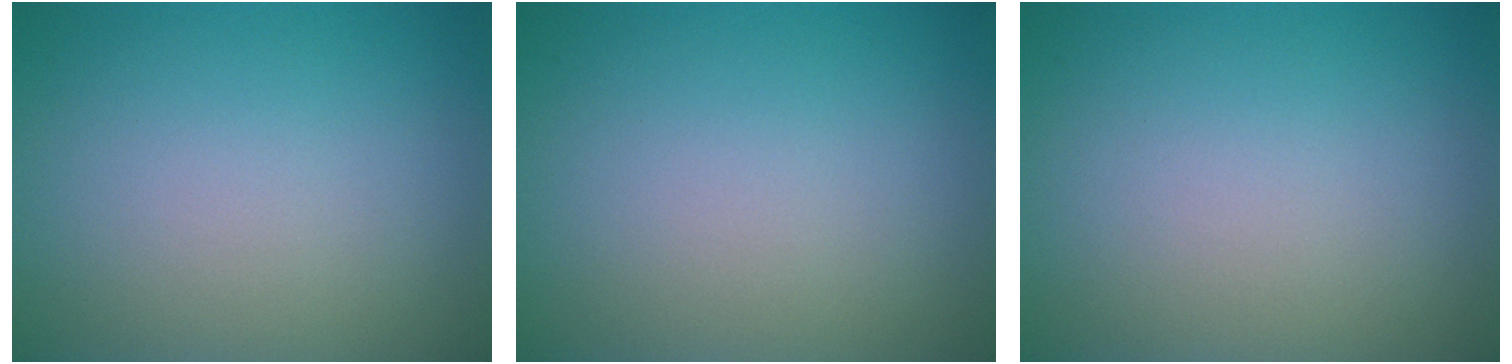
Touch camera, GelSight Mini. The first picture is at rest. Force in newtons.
{"total": 0.0}
{"total": 0.0}